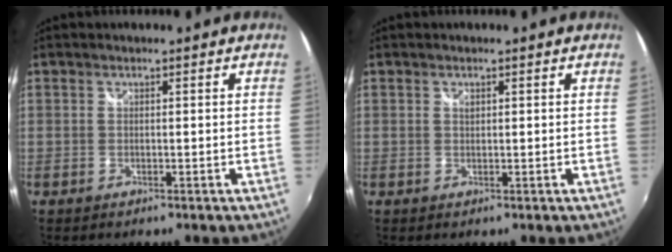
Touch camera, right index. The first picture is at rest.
{"total": 0.5, "force": [0.3, 0.4, 0.3], "torque": [-0.005, 0.001, 0.006]}